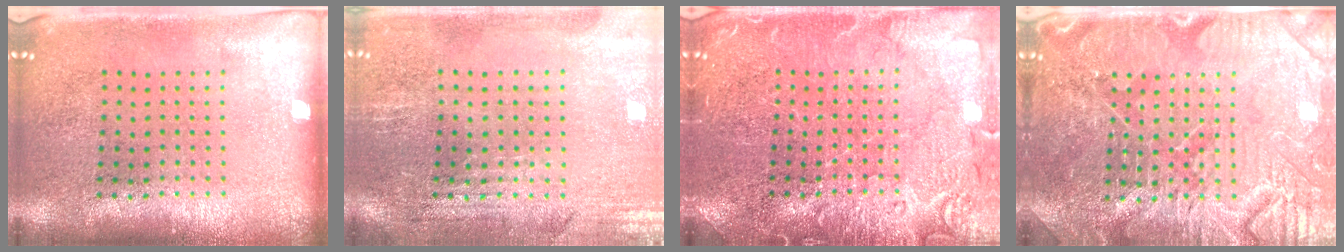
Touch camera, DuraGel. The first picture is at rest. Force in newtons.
{"total": 0.8, "press": 0.7, "slide": 0.5}
{"total": 4.8, "press": 4.7, "slide": 0.8}
{"total": 4.7, "press": 4.6, "slide": 1.0}